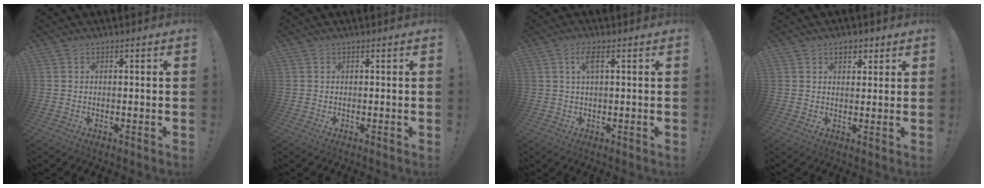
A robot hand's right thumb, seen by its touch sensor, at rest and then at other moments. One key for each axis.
{"total": 0.0}
{"total": 4.2, "fx": 1.4, "fy": 1.1, "fz": 3.8, "tx": -0.075, "ty": 0.005, "tz": 0.022}
{"total": 3.8, "fx": 2.0, "fy": 2.5, "fz": 2.1, "tx": -0.017, "ty": -0.003, "tz": 0.032}